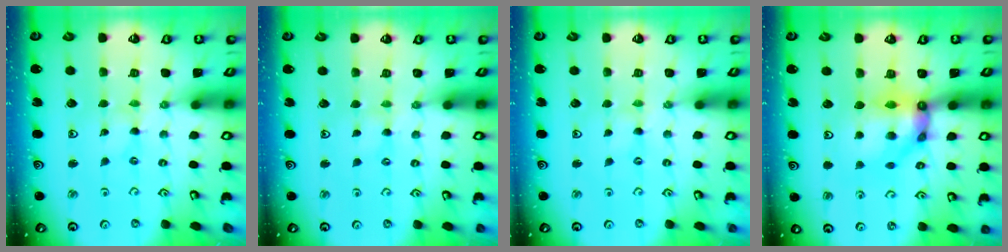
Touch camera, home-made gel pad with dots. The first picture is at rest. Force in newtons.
{"total": 1.2, "press": 1.2, "slide": 0.3}
{"total": 0.0}
{"total": 11.5, "press": 11.4, "slide": 1.5}